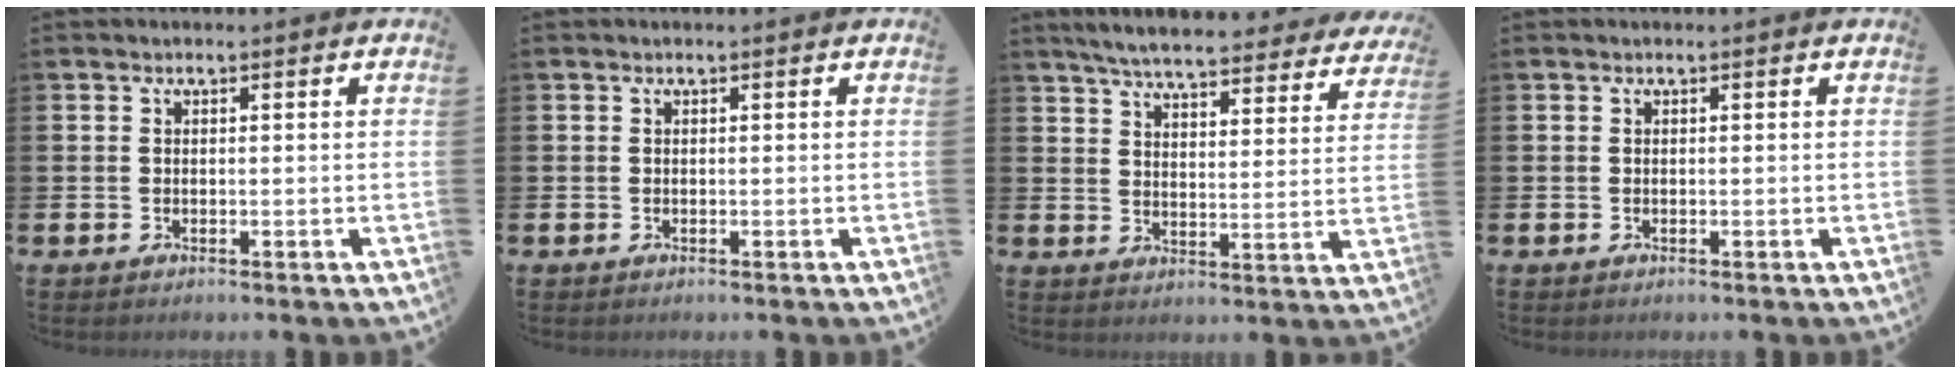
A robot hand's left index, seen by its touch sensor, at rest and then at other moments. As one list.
[{"total": 0.0}, {"total": 5.9, "force": [5.6, 0.5, 1.8], "torque": [-0.052, -0.036, 0.094]}, {"total": 0.0}]